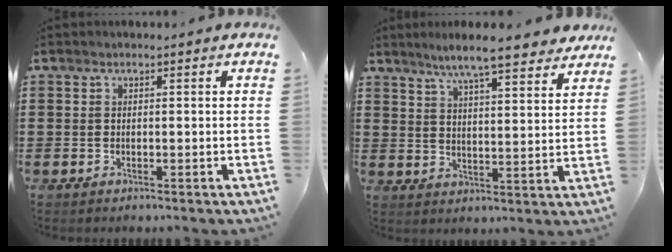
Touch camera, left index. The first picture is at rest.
{"total": 7.9, "force": [6.8, 0.3, 3.9], "torque": [-0.087, -0.024, 0.119]}